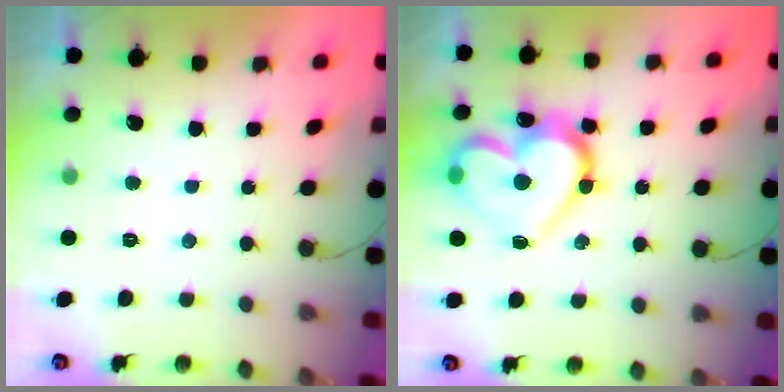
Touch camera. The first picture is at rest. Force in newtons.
{"total": 19.5, "press": 19.4, "slide": 2.0}